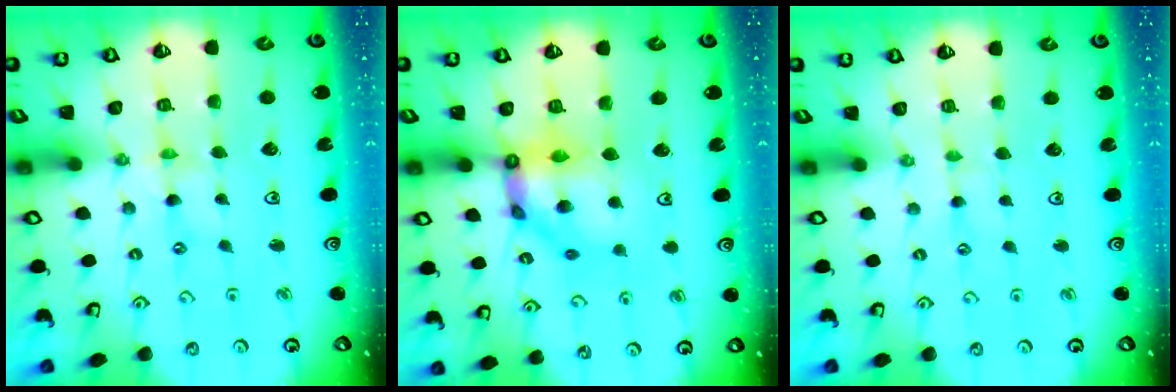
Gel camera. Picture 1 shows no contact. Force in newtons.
{"total": 12.3, "press": 12.3, "slide": 1.2}
{"total": 0.0}